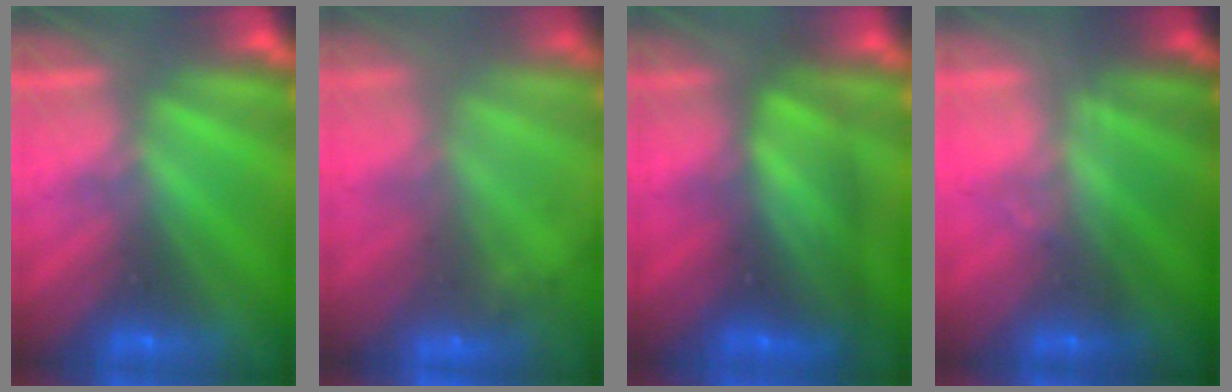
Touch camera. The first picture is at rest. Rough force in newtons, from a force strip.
{"total": 7.8}
{"total": 8.7}
{"total": 1.8}